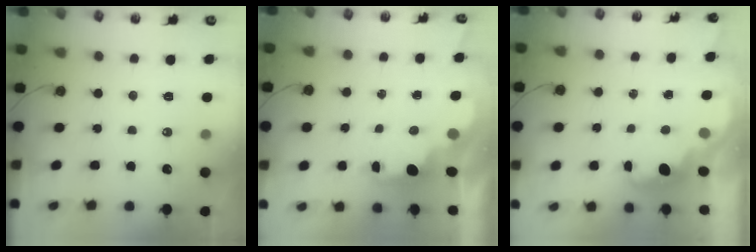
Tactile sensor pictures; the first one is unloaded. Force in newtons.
{"total": 1.9, "press": 1.7, "slide": 0.7}
{"total": 1.9, "press": 1.8, "slide": 0.7}